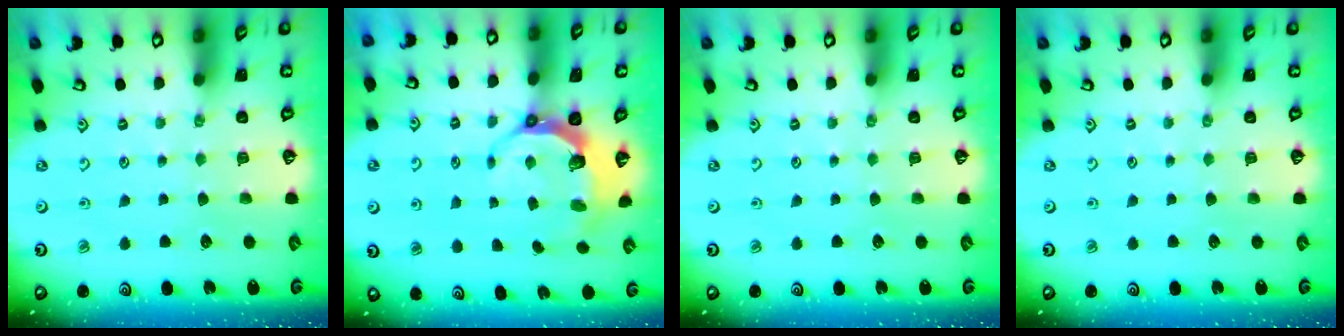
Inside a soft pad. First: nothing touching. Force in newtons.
{"total": 6.9, "press": 5.5, "slide": 4.2}
{"total": 0.0}
{"total": 0.0}